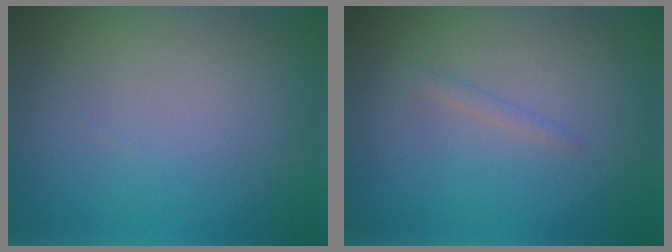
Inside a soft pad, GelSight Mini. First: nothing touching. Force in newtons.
{"total": 0.7, "press": 0.7, "slide": 0.1}